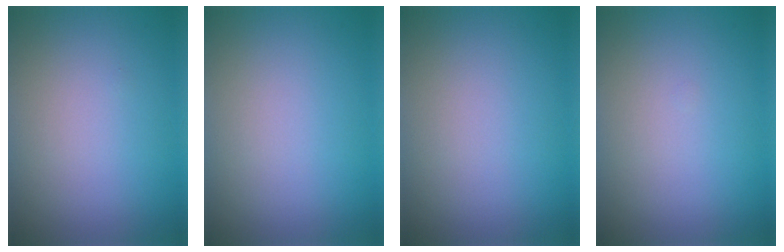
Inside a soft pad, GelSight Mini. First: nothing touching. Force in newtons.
{"total": 0.0}
{"total": 0.0}
{"total": 0.0}